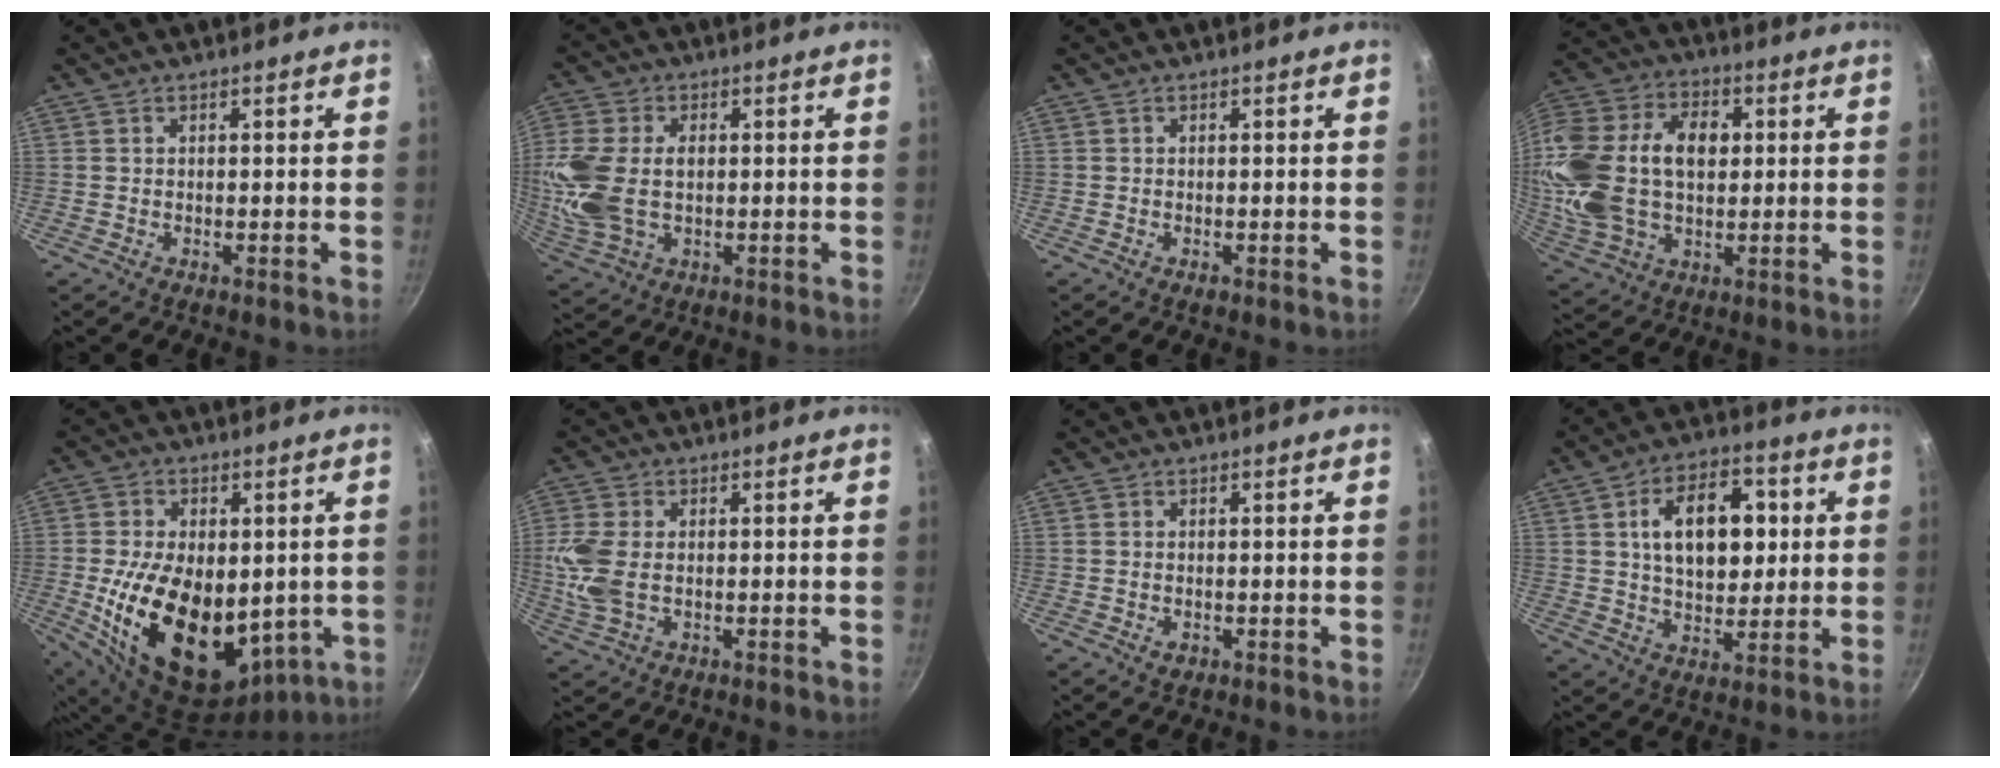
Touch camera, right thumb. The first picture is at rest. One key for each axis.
{"total": 13.1, "fx": 0.4, "fy": 8.4, "fz": 10.1, "tx": -0.220, "ty": 0.001, "tz": 0.008}
{"total": 0.7, "fx": -0.3, "fy": 0.4, "fz": 0.4, "tx": -0.005, "ty": 0.001, "tz": -0.006}
{"total": 23.9, "fx": 2.6, "fy": 16.0, "fz": 17.5, "tx": -0.341, "ty": 0.026, "tz": 0.045}
{"total": 22.9, "fx": -1.8, "fy": 14.4, "fz": 17.8, "tx": -0.300, "ty": -0.019, "tz": -0.006}
{"total": 8.0, "fx": -0.1, "fy": 5.0, "fz": 6.2, "tx": -0.139, "ty": -0.002, "tz": -0.001}
{"total": 1.5, "fx": -0.4, "fy": 1.1, "fz": 0.9, "tx": -0.013, "ty": -0.001, "tz": -0.007}
{"total": 14.9, "fx": 2.8, "fy": 9.3, "fz": 11.3, "tx": -0.135, "ty": 0.002, "tz": 0.041}